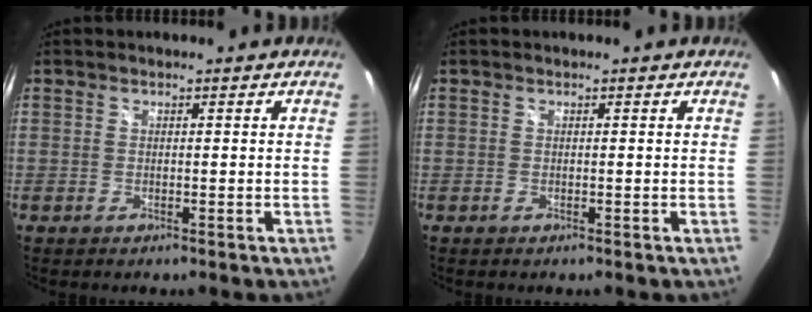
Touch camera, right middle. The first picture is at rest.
{"total": 0.0}